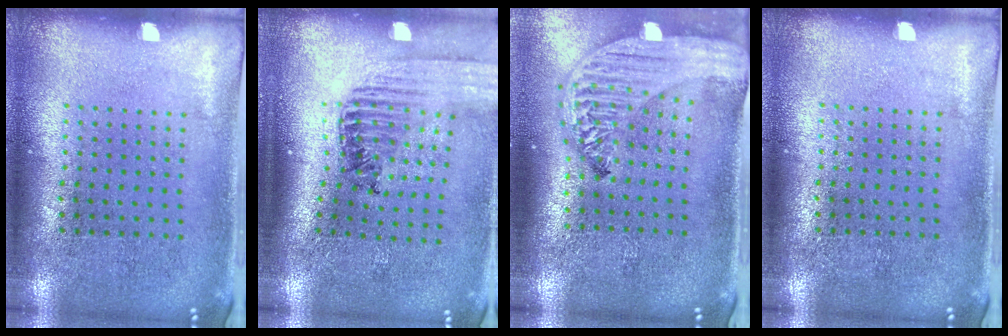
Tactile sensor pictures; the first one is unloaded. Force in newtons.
{"total": 1.5, "press": 1.4, "slide": 0.3}
{"total": 3.2, "press": 2.5, "slide": 2.0}
{"total": 0.0}